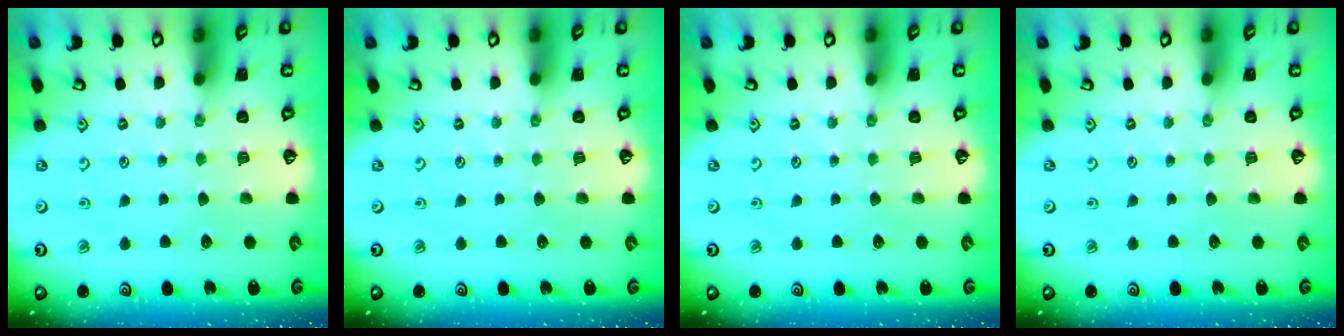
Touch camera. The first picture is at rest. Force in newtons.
{"total": 0.0}
{"total": 0.0}
{"total": 0.0}